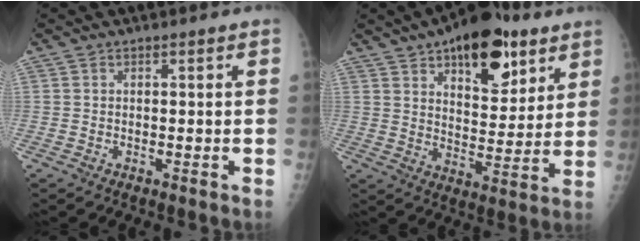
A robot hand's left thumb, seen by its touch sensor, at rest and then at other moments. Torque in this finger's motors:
{"motor_torque": [0.25, 0.49, 0.14, -0.30, 0.11]}